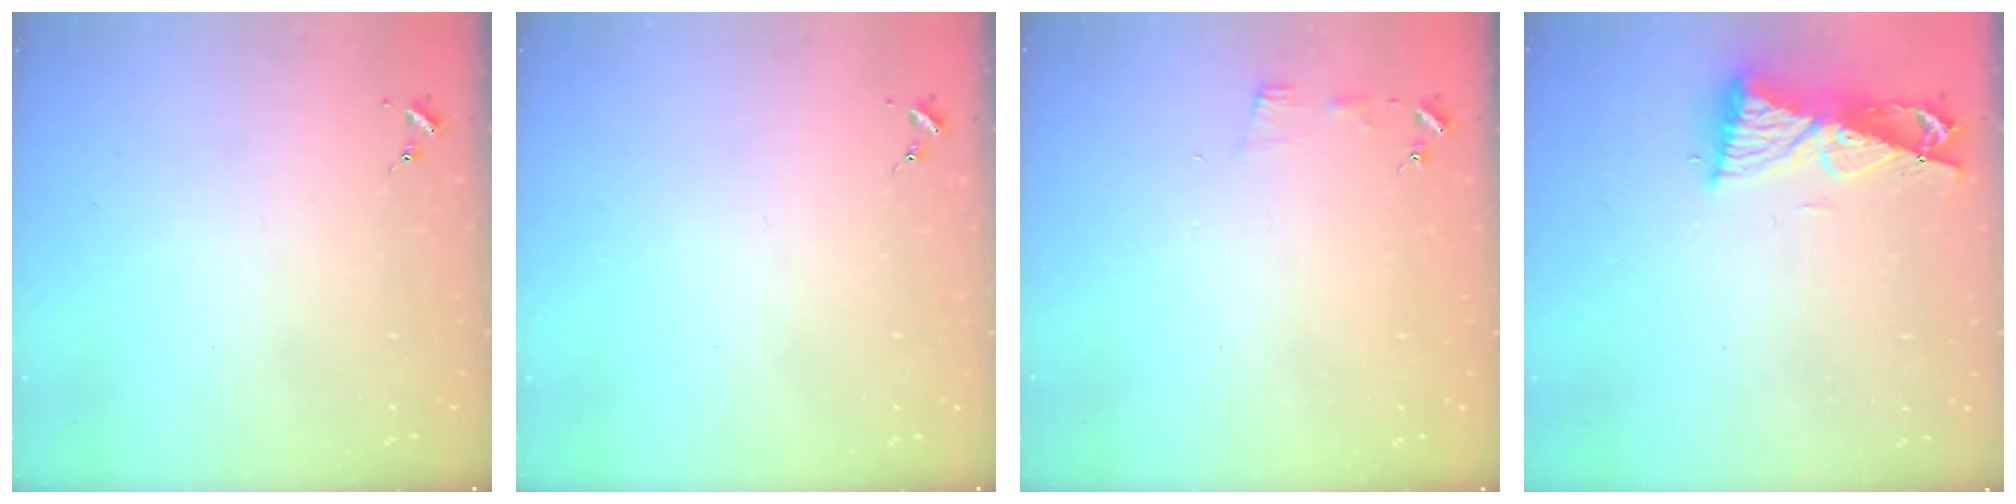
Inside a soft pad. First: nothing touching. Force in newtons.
{"total": 0.0}
{"total": 4.2, "press": 4.2, "slide": 0.5}
{"total": 8.7, "press": 8.7, "slide": 0.9}